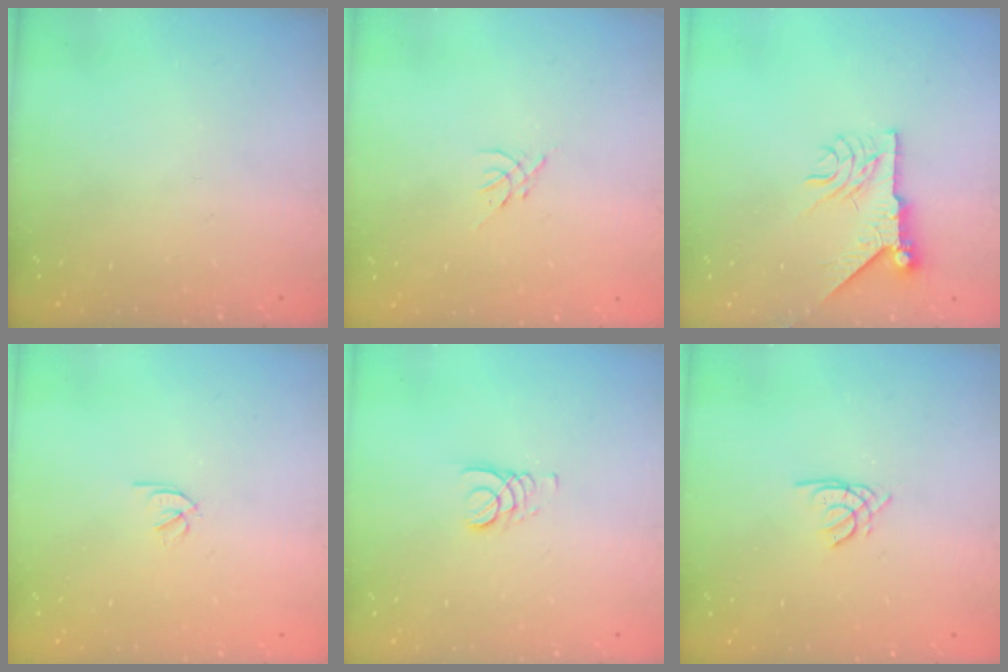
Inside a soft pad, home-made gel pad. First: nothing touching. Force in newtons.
{"total": 0.0}
{"total": 9.1, "press": 9.1, "slide": 1.1}
{"total": 1.8, "press": 1.7, "slide": 0.5}
{"total": 2.7, "press": 2.7, "slide": 0.3}
{"total": 1.7, "press": 1.7, "slide": 0.4}